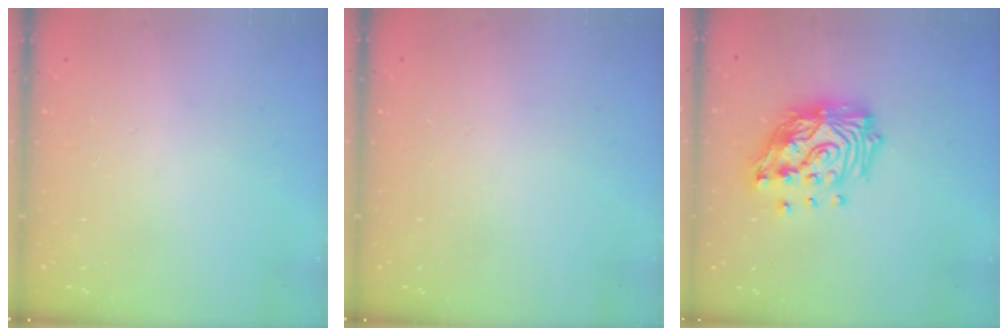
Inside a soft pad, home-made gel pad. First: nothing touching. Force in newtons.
{"total": 0.0}
{"total": 18.2, "press": 18.1, "slide": 1.6}